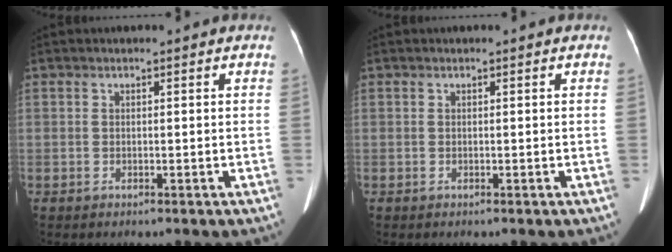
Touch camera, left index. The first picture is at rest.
{"total": 0.0}